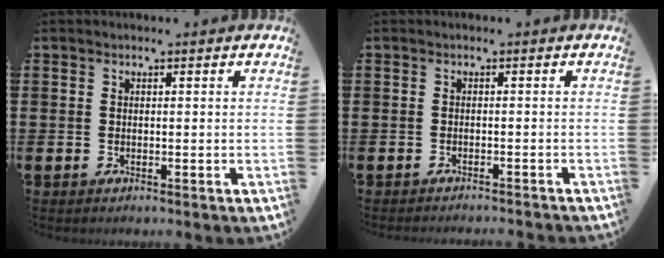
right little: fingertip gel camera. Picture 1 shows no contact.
{"total": 0.9, "force": [-0.8, -0.2, 0.0], "torque": [0.001, 0.000, -0.018]}